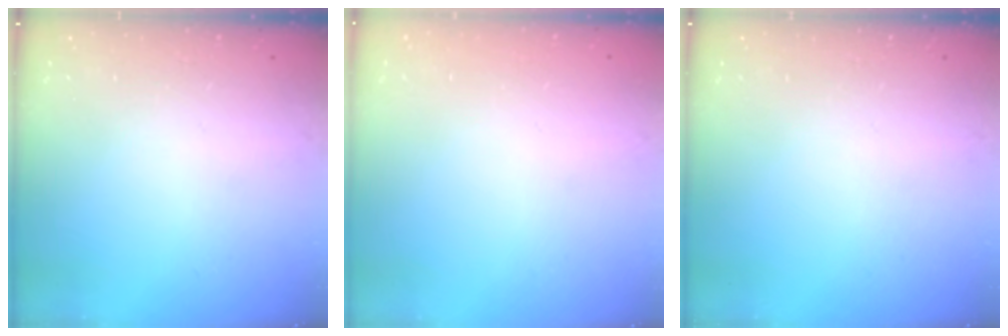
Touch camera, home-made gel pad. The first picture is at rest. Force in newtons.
{"total": 0.0}
{"total": 0.0}